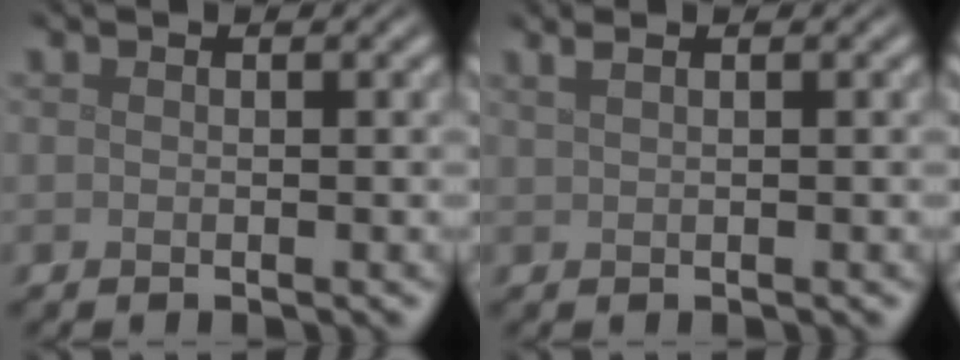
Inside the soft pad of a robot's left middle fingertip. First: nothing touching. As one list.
[{"total": 2.4, "force": [1.4, 1.0, 1.6], "torque": [-0.020, 0.006, 0.005]}]